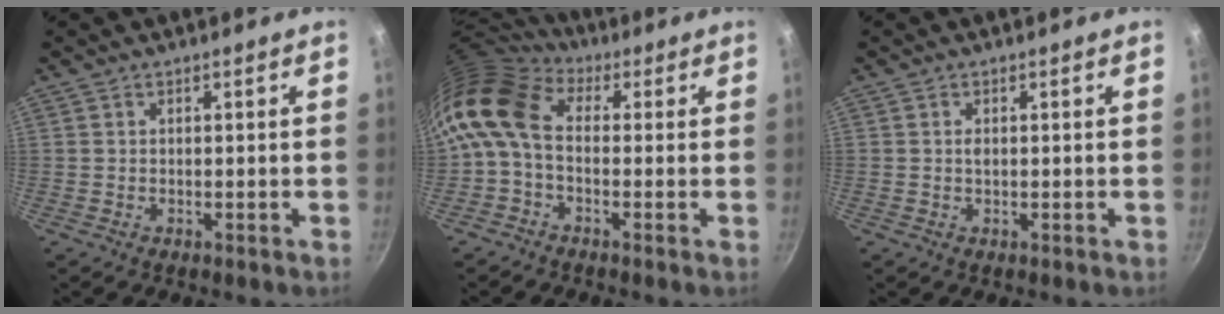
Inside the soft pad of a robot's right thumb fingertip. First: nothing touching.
{"total": 11.9, "force": [0.0, 8.1, 8.8], "torque": [-0.171, 0.025, -0.022]}
{"total": 1.1, "force": [0.2, 0.7, 0.8], "torque": [-0.014, 0.002, 0.003]}